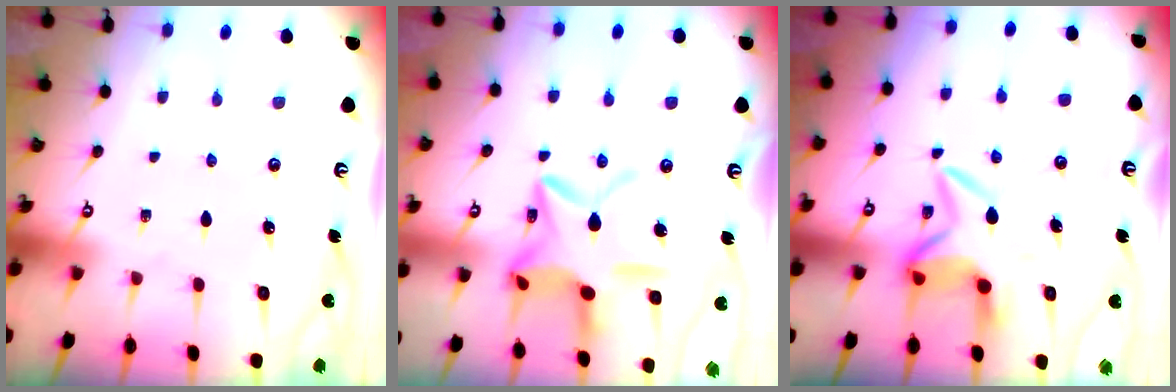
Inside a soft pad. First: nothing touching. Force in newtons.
{"total": 14.4, "press": 14.3, "slide": 1.1}
{"total": 6.6, "press": 6.4, "slide": 1.5}